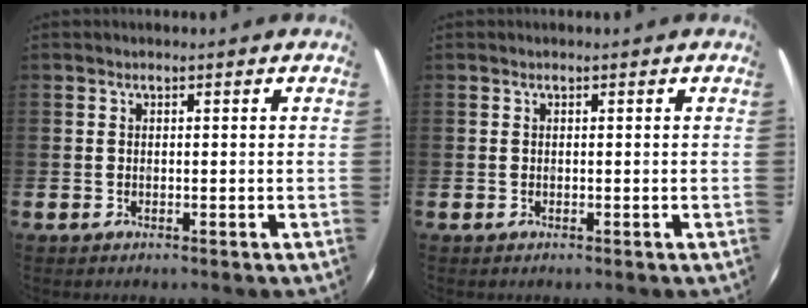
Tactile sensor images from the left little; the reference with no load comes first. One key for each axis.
{"total": 0.0}